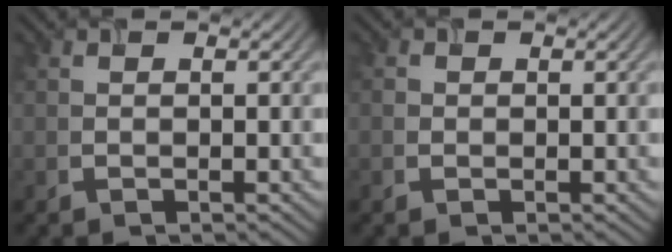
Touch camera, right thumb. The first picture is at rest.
{"total": 0.7, "force": [-0.1, 0.7, 0.1], "torque": [-0.001, -0.004, -0.004]}